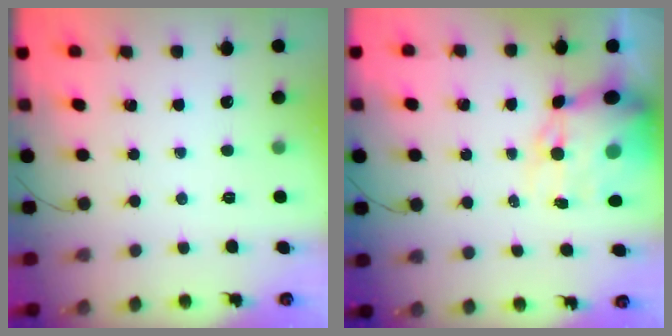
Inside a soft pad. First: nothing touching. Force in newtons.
{"total": 12.5, "press": 12.0, "slide": 3.3}